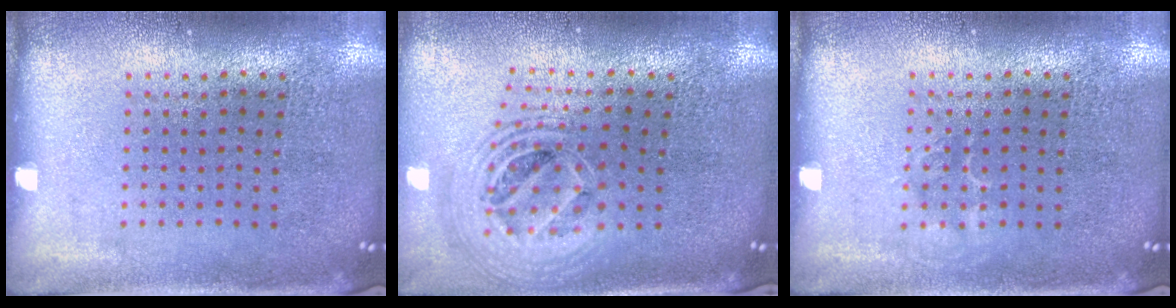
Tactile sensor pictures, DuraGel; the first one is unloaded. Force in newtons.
{"total": 2.2, "press": 1.8, "slide": 1.3}
{"total": 1.0, "press": 0.9, "slide": 0.2}